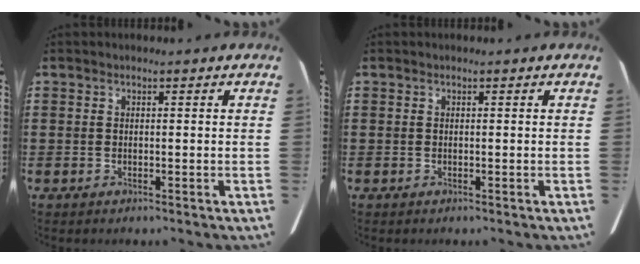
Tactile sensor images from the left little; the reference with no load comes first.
{"total": 0.0}